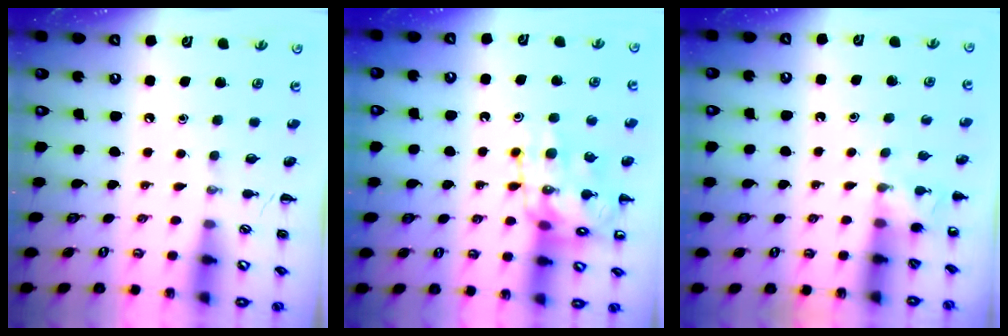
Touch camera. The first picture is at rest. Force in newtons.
{"total": 14.5, "press": 14.3, "slide": 1.9}
{"total": 4.2, "press": 4.0, "slide": 1.4}